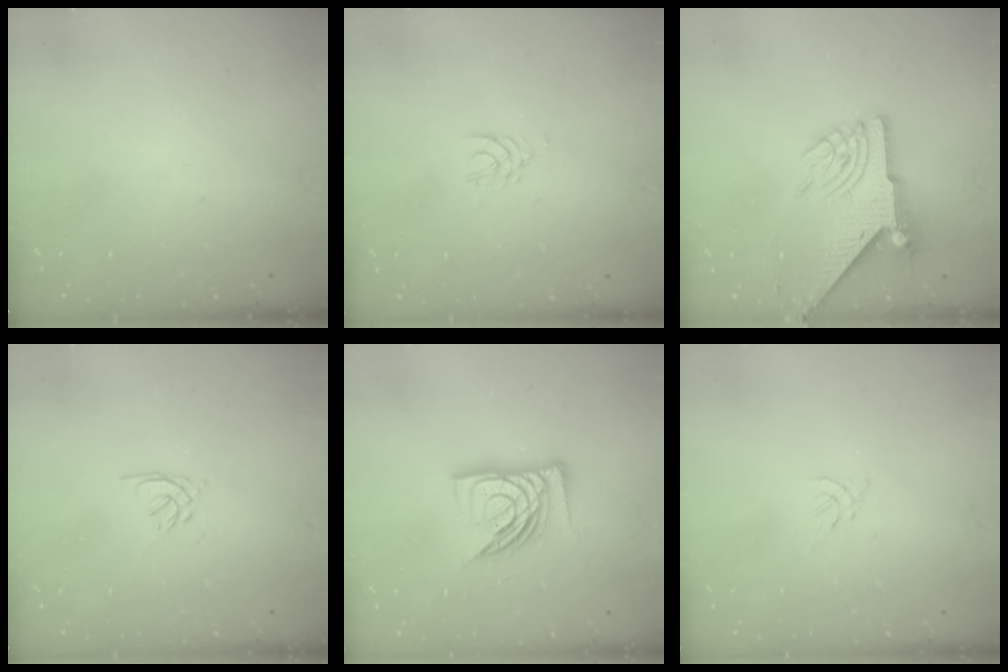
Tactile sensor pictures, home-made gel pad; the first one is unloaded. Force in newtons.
{"total": 2.5, "press": 2.5, "slide": 0.2}
{"total": 8.0, "press": 7.9, "slide": 1.2}
{"total": 1.3, "press": 1.1, "slide": 0.6}
{"total": 14.8, "press": 14.6, "slide": 1.9}
{"total": 0.0}